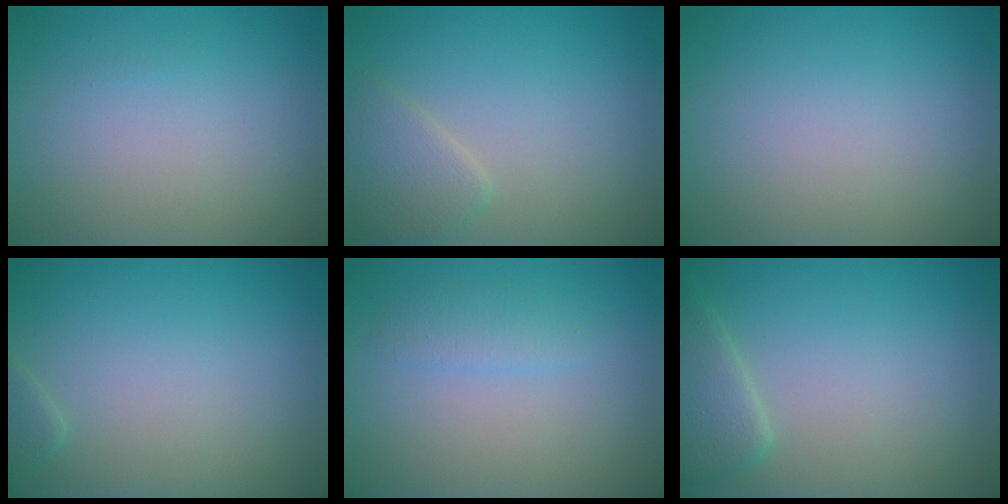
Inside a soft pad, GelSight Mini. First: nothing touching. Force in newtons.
{"total": 2.2, "press": 2.2, "slide": 0.1}
{"total": 0.0}
{"total": 0.8, "press": 0.8, "slide": 0.0}
{"total": 1.5, "press": 1.5, "slide": 0.0}
{"total": 2.5, "press": 2.5, "slide": 0.3}